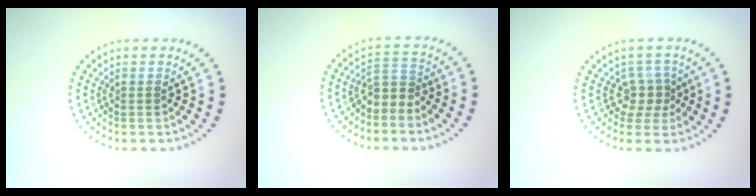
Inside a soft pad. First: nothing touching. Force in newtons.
{"total": 2.0, "press": 1.5, "slide": 1.4}
{"total": 2.3, "press": 1.7, "slide": 1.6}